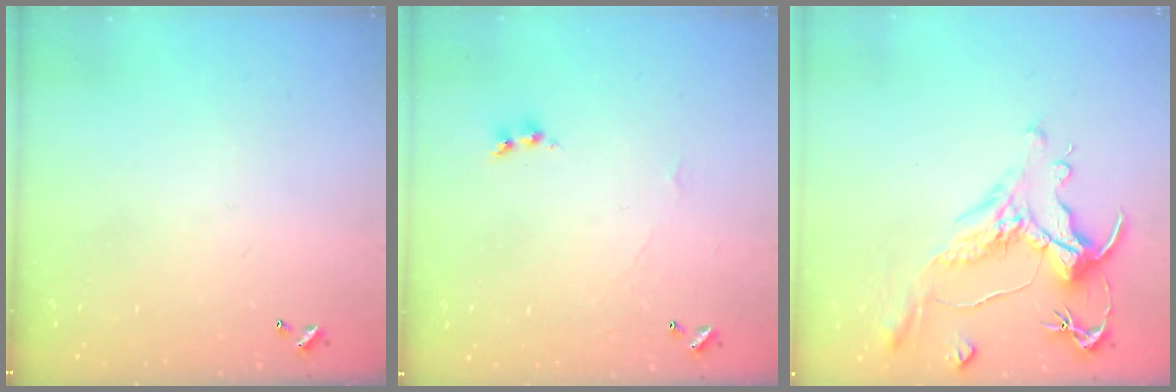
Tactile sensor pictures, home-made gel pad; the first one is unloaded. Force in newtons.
{"total": 1.7, "press": 1.6, "slide": 0.6}
{"total": 1.5, "press": 0.4, "slide": 1.5}